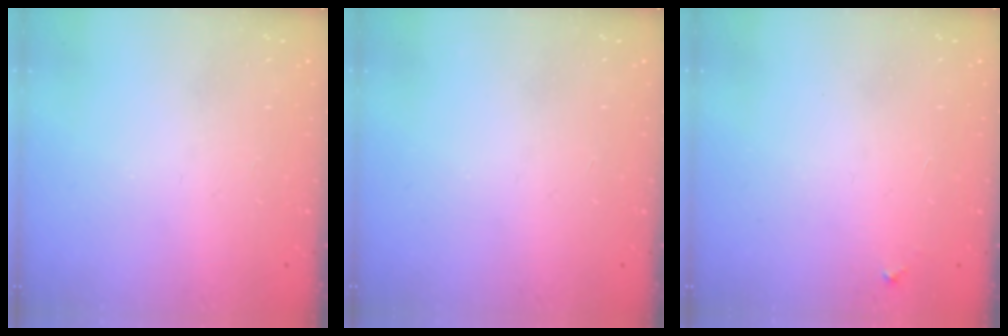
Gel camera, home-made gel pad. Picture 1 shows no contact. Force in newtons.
{"total": 0.0}
{"total": 3.3, "press": 3.2, "slide": 0.3}